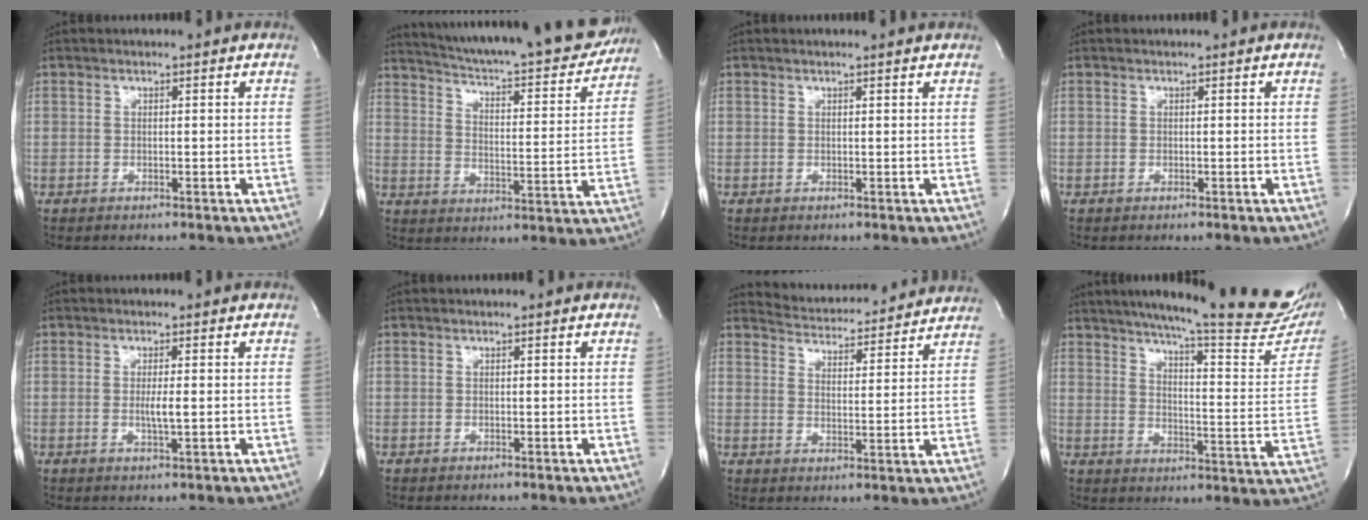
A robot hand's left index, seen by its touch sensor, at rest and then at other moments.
{"total": 25.0, "force": [22.6, 3.7, 10.0], "torque": [-0.160, -0.043, 0.293]}
{"total": 1.4, "force": [1.3, -0.1, 0.5], "torque": [-0.014, 0.006, 0.016]}
{"total": 0.0}
{"total": 2.3, "force": [-0.1, 0.0, 2.3], "torque": [-0.048, -0.005, -0.002]}
{"total": 0.0}
{"total": 13.9, "force": [13.6, 2.1, 2.4], "torque": [-0.032, 0.004, 0.175]}
{"total": 28.6, "force": [23.8, 2.9, 15.6], "torque": [-0.214, -0.065, 0.295]}